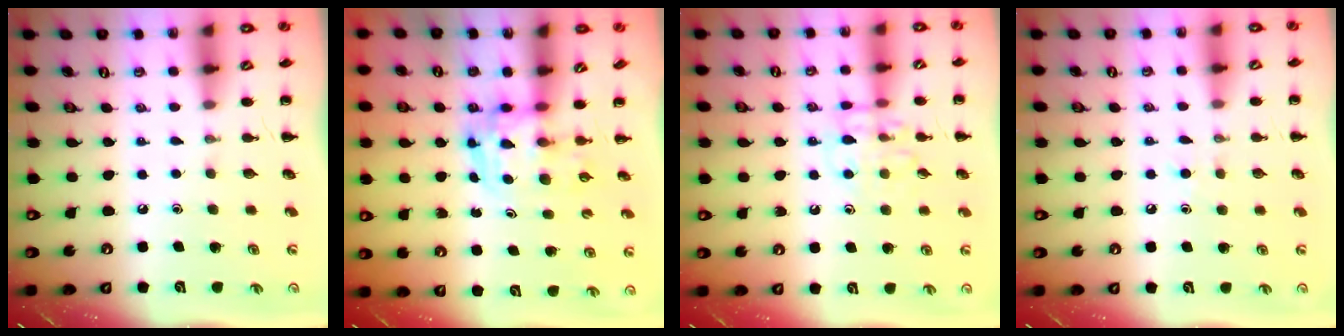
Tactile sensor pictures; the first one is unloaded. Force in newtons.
{"total": 3.5, "press": 3.4, "slide": 0.6}
{"total": 10.4, "press": 10.3, "slide": 0.7}
{"total": 3.7, "press": 3.5, "slide": 1.2}